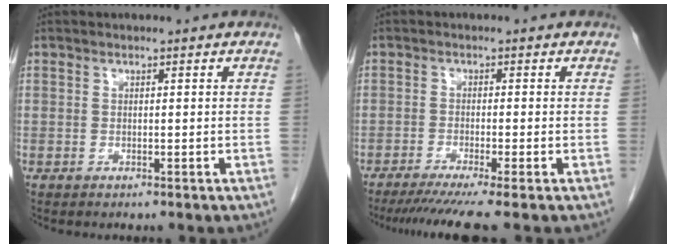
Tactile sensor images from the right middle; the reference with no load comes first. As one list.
[{"total": 7.5, "force": [-6.0, -1.2, 4.4], "torque": [-0.059, -0.022, -0.096]}]